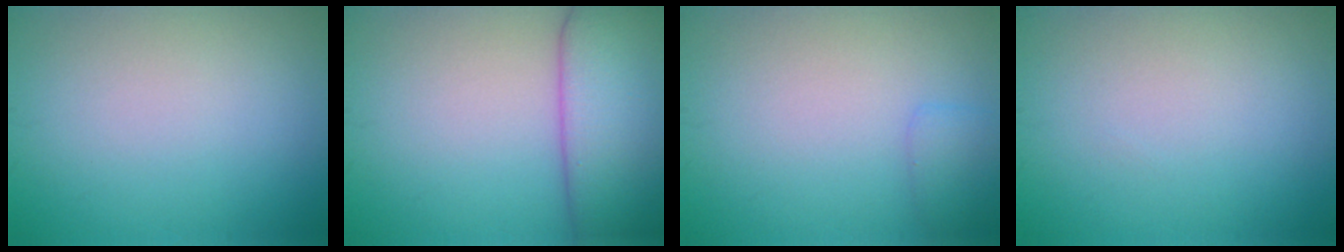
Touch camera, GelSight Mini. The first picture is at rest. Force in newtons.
{"total": 9.1, "press": 9.1, "slide": 0.7}
{"total": 1.3, "press": 1.3, "slide": 0.0}
{"total": 0.0}